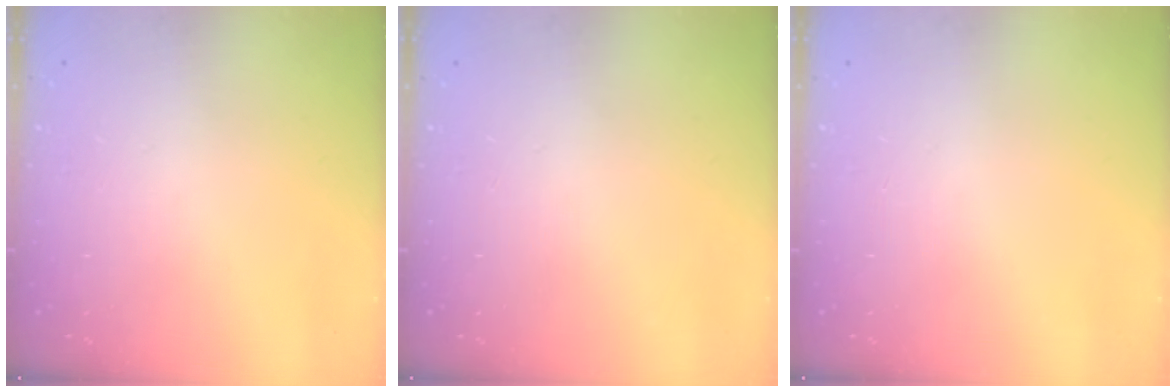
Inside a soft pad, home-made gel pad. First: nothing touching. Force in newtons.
{"total": 0.0}
{"total": 0.0}